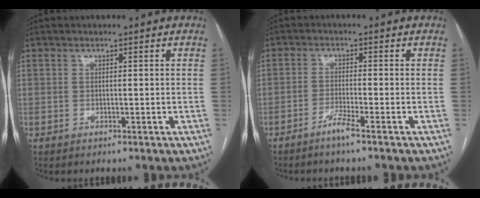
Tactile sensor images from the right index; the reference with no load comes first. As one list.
[{"total": 2.8, "force": [-2.2, -0.6, 1.7], "torque": [-0.040, -0.004, -0.046]}]